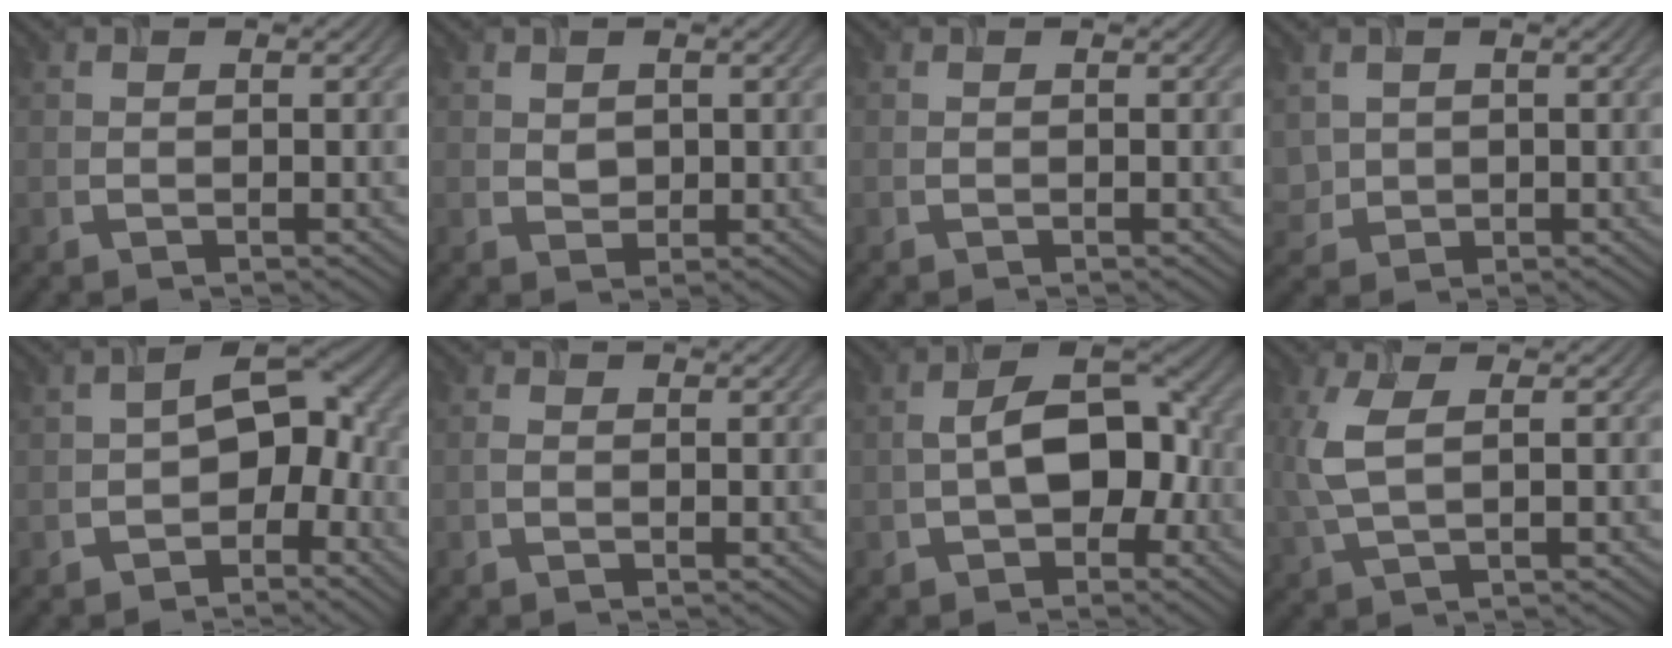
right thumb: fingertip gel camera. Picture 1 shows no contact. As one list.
[{"total": 1.4, "force": [0.4, 1.2, 0.6], "torque": [-0.015, -0.004, 0.009]}, {"total": 0.0}, {"total": 2.4, "force": [0.6, 2.2, 0.8], "torque": [-0.027, -0.007, 0.015]}, {"total": 7.5, "force": [-2.3, 4.8, 5.3], "torque": [-0.063, 0.004, -0.049]}, {"total": 0.6, "force": [-0.2, 0.2, 0.5], "torque": [-0.015, 0.000, -0.005]}, {"total": 8.3, "force": [-1.3, 5.1, 6.4], "torque": [-0.100, 0.009, -0.025]}, {"total": 5.2, "force": [0.9, 1.9, 4.7], "torque": [-0.126, 0.004, 0.019]}]